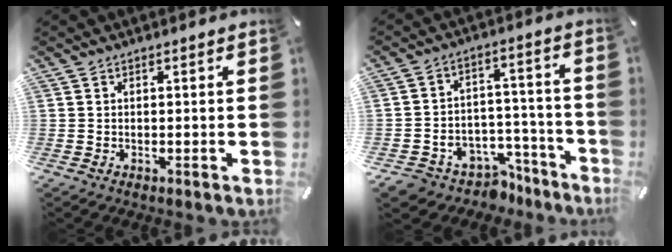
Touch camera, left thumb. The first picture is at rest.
{"total": 8.3, "force": [-4.7, 6.6, 1.7], "torque": [-0.021, 0.028, -0.071]}